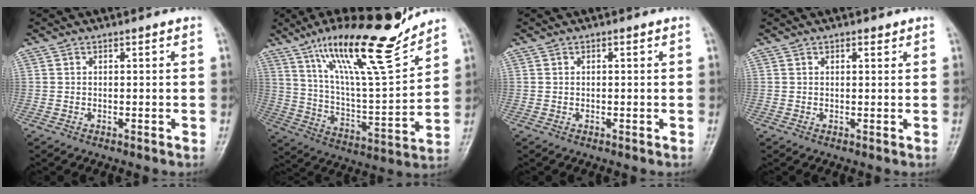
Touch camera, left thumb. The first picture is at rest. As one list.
[{"total": 21.2, "force": [15.5, 3.7, 14.0], "torque": [-0.203, -0.079, 0.268]}, {"total": 0.0}, {"total": 1.3, "force": [0.8, 0.7, 0.7], "torque": [-0.004, -0.003, 0.009]}]